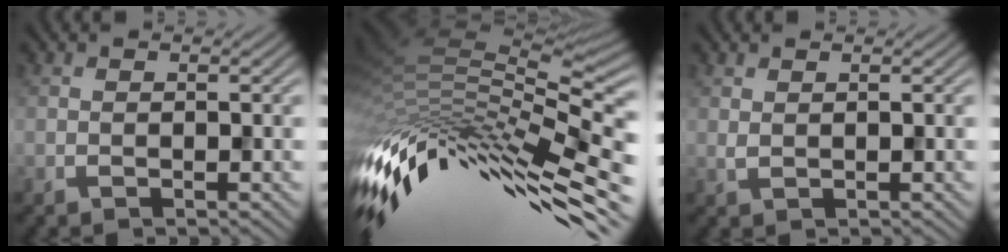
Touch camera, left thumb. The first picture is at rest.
{"total": 15.3, "force": [-7.0, 5.4, 12.5], "torque": [-0.272, -0.011, -0.119]}
{"total": 0.8, "force": [0.8, 0.1, 0.1], "torque": [-0.001, -0.002, 0.019]}